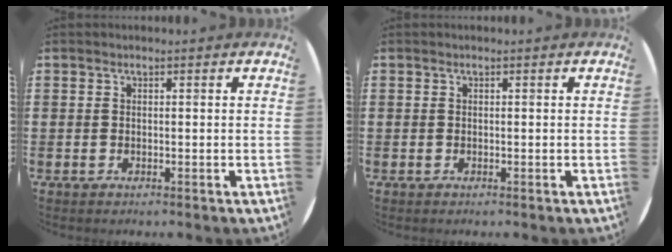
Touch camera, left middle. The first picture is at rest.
{"total": 0.0}